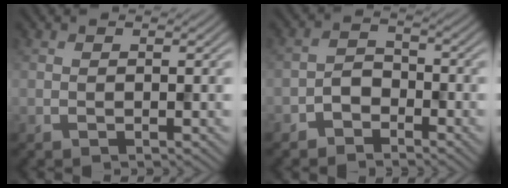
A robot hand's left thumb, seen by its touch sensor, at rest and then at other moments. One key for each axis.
{"total": 3.1, "fx": -2.1, "fy": 1.9, "fz": 1.2, "tx": -0.022, "ty": 0.009, "tz": -0.052}